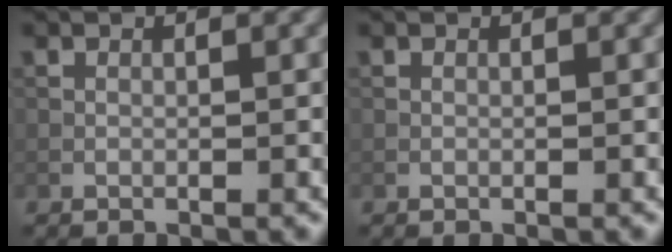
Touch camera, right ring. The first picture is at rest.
{"total": 0.0}